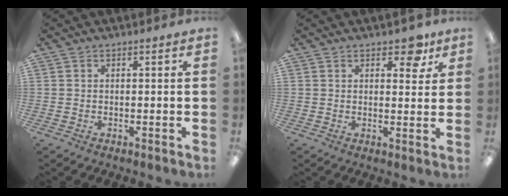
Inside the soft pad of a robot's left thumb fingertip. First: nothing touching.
{"total": 5.8, "force": [3.6, 3.0, 3.4], "torque": [-0.027, -0.015, 0.055]}